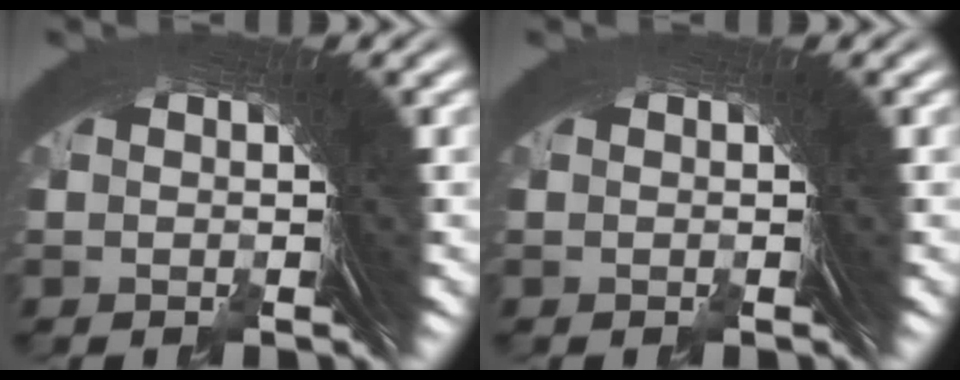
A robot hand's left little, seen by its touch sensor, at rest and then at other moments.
{"total": 0.0}